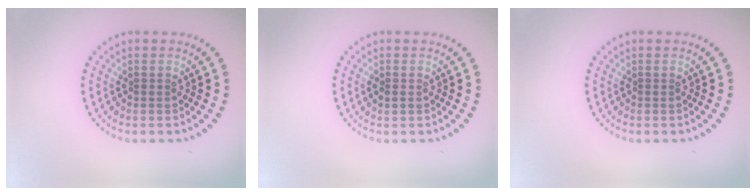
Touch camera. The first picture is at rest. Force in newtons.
{"total": 0.8, "press": 0.8, "slide": 0.1}
{"total": 0.0}